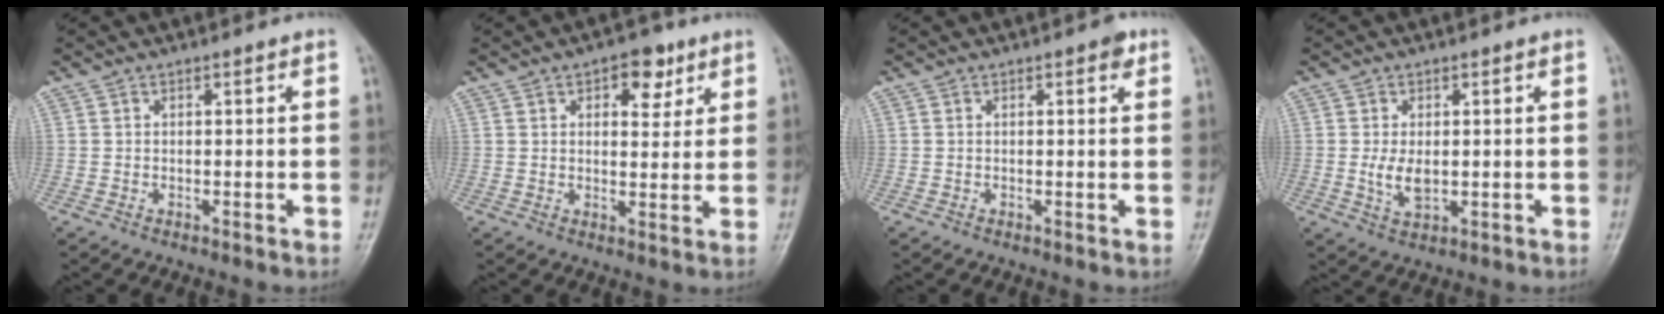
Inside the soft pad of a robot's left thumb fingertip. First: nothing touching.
{"total": 6.7, "force": [3.5, 3.8, 4.3], "torque": [-0.029, -0.012, 0.043]}
{"total": 1.7, "force": [0.9, 0.7, 1.3], "torque": [-0.012, -0.001, 0.008]}
{"total": 4.3, "force": [0.0, 2.4, 3.6], "torque": [-0.067, -0.010, 0.005]}